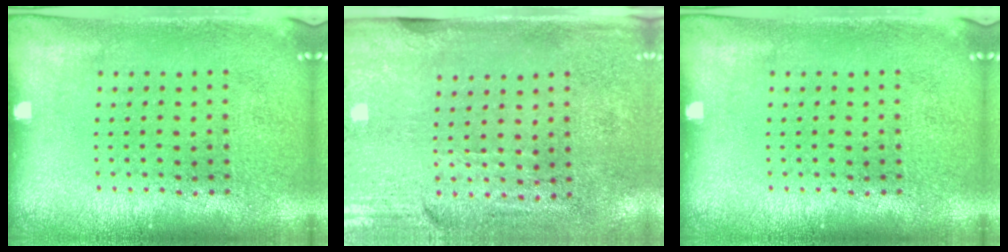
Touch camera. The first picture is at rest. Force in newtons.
{"total": 3.0, "press": 2.5, "slide": 1.6}
{"total": 0.0}